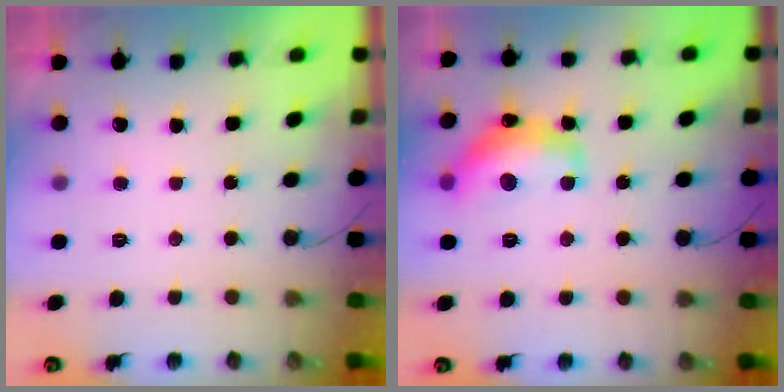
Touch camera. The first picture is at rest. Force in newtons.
{"total": 15.2, "press": 15.2, "slide": 0.9}